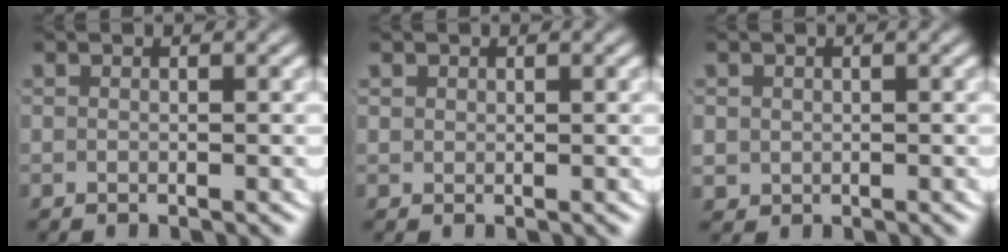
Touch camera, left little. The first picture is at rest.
{"total": 0.7, "force": [0.5, 0.5, 0.2], "torque": [-0.009, -0.007, 0.016]}
{"total": 2.4, "force": [-0.1, 2.3, 0.7], "torque": [-0.036, -0.015, 0.007]}